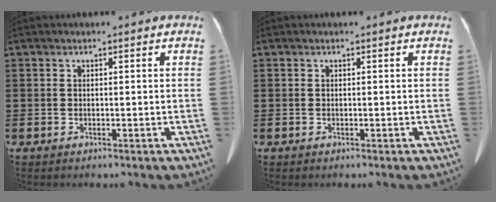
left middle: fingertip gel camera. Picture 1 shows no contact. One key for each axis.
{"total": 0.0}